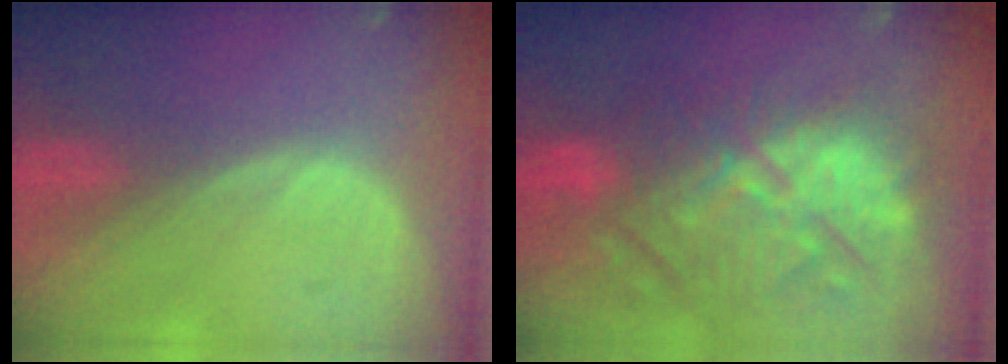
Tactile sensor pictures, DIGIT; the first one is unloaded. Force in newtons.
{"total": 12.8, "press": 12.2, "slide": 4.0}